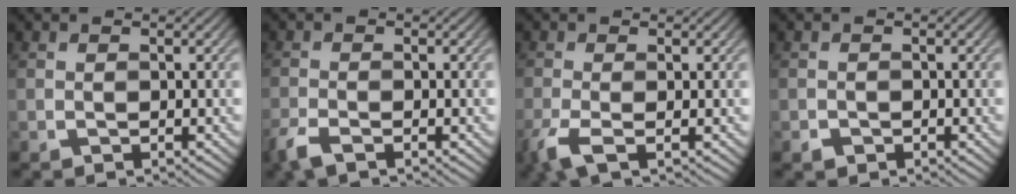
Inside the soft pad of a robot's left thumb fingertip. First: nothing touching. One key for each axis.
{"total": 2.6, "fx": -1.9, "fy": 0.4, "fz": 1.8, "tx": -0.043, "ty": -0.003, "tz": -0.047}
{"total": 3.3, "fx": -1.5, "fy": 0.6, "fz": 2.9, "tx": -0.069, "ty": -0.002, "tz": -0.042}
{"total": 0.8, "fx": -0.5, "fy": 0.6, "fz": 0.2, "tx": -0.003, "ty": 0.000, "tz": -0.012}